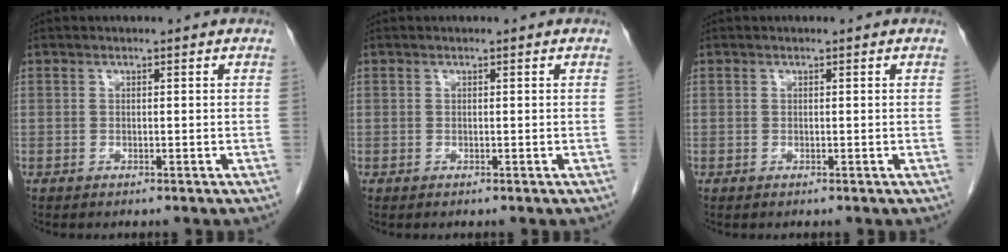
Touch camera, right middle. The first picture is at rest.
{"total": 0.0}
{"total": 0.0}